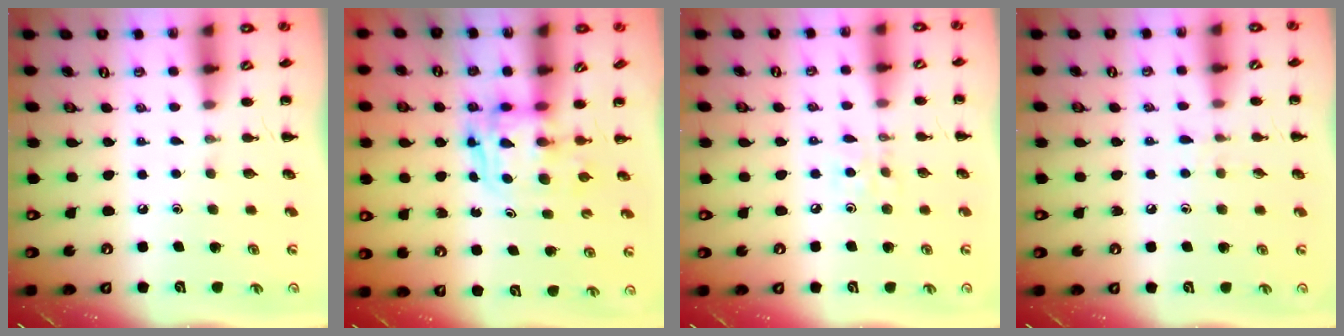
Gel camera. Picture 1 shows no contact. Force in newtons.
{"total": 2.7, "press": 2.7, "slide": 0.2}
{"total": 5.4, "press": 5.1, "slide": 1.8}
{"total": 4.7, "press": 4.2, "slide": 1.9}